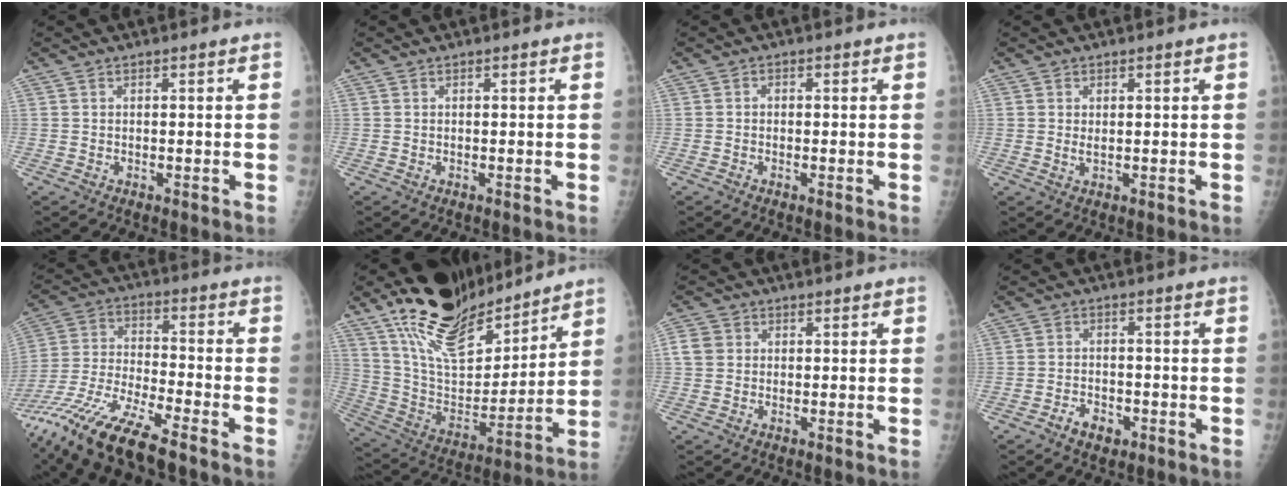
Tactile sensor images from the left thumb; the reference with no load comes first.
{"total": 0.0}
{"total": 0.7, "force": [-0.1, 0.5, 0.4], "torque": [-0.002, 0.001, -0.006]}
{"total": 1.3, "force": [0.4, 0.7, 1.1], "torque": [-0.017, -0.005, 0.010]}
{"total": 17.5, "force": [-12.9, 3.2, 11.3], "torque": [-0.257, 0.008, -0.248]}
{"total": 20.9, "force": [16.5, 7.9, 10.1], "torque": [-0.130, -0.097, 0.299]}
{"total": 3.8, "force": [1.0, 3.2, 1.9], "torque": [-0.035, 0.006, 0.017]}
{"total": 3.7, "force": [-2.0, 2.4, 2.0], "torque": [-0.028, 0.012, -0.030]}